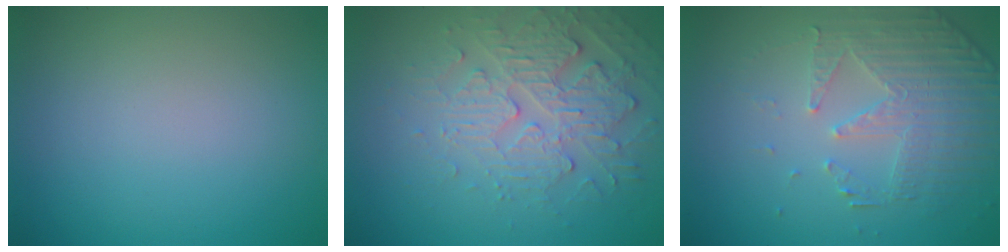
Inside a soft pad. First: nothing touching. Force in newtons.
{"total": 3.9, "press": 3.5, "slide": 1.8}
{"total": 4.7, "press": 3.5, "slide": 3.2}